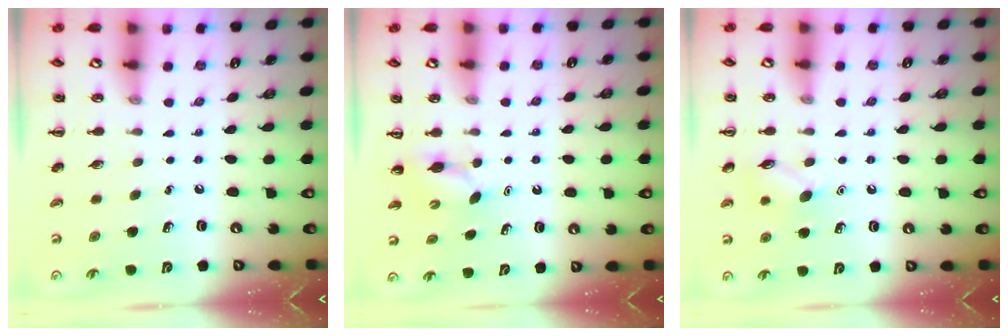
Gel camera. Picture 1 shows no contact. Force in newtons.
{"total": 3.6, "press": 3.4, "slide": 1.1}
{"total": 8.7, "press": 8.5, "slide": 1.8}